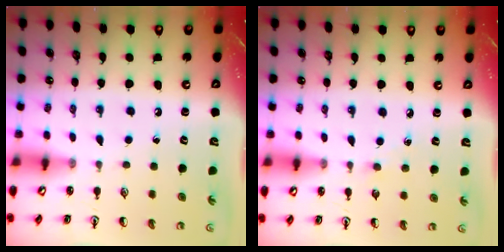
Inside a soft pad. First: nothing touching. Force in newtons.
{"total": 2.9, "press": 2.9, "slide": 0.4}